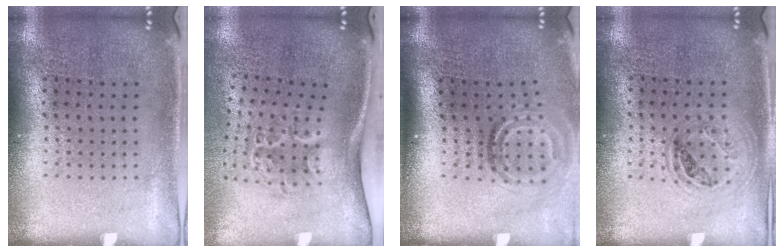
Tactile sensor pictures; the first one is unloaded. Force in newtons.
{"total": 2.2, "press": 1.3, "slide": 1.8}
{"total": 1.9, "press": 1.3, "slide": 1.4}
{"total": 1.0, "press": 1.0, "slide": 0.4}